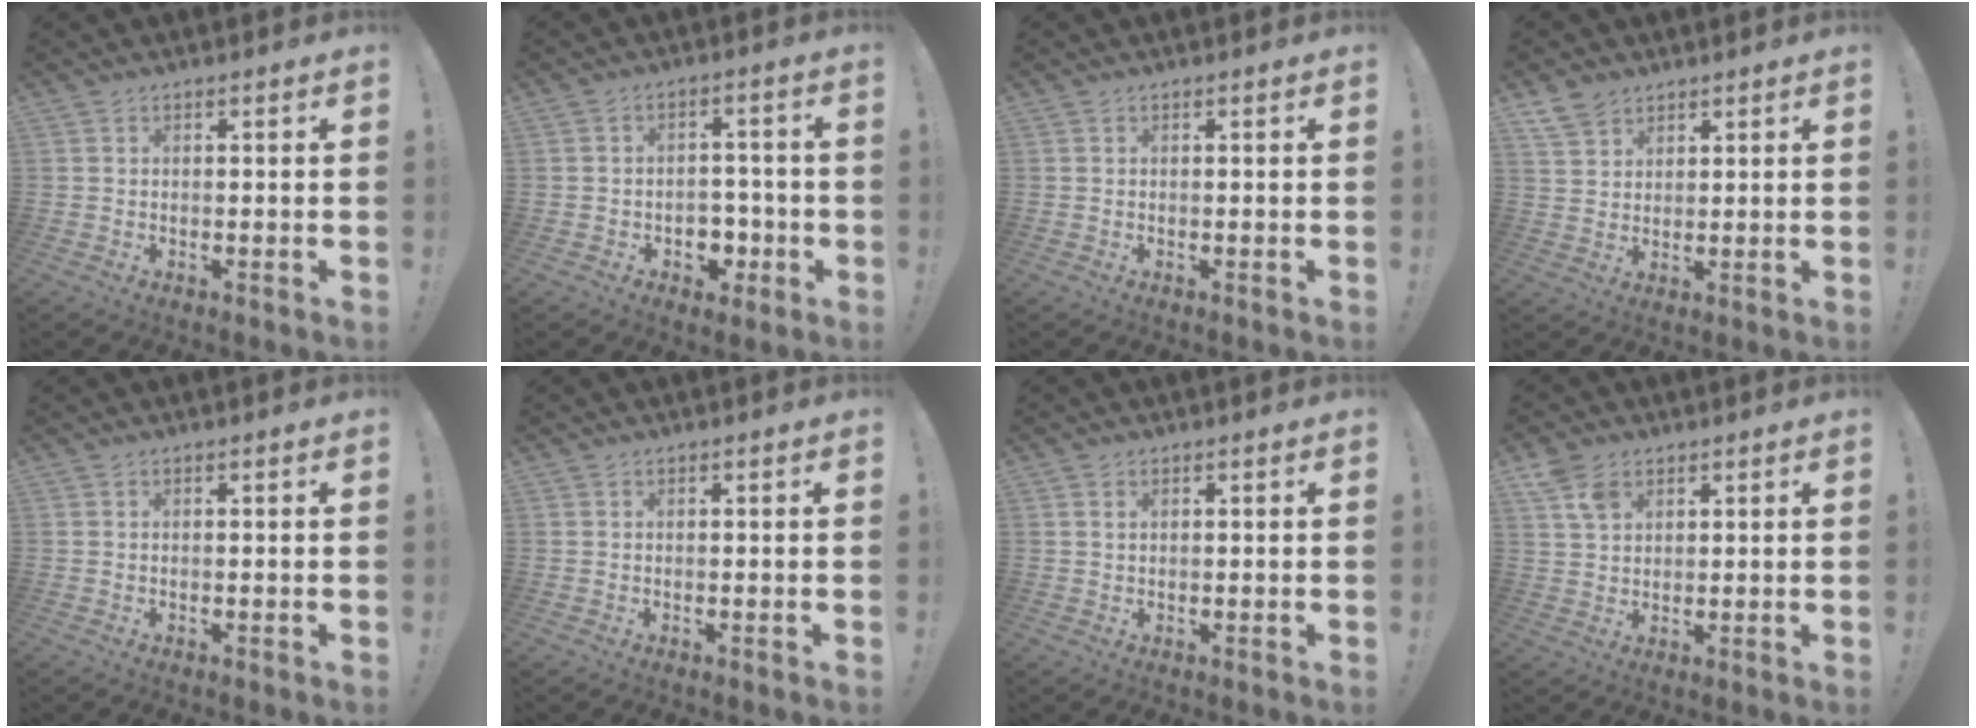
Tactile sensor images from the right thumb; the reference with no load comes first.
{"total": 6.5, "force": [-2.0, 5.5, 2.7], "torque": [-0.032, 0.010, -0.030]}
{"total": 0.0}
{"total": 6.0, "force": [4.4, 3.8, 1.5], "torque": [-0.027, -0.023, 0.085]}
{"total": 0.0}
{"total": 0.0}
{"total": 1.0, "force": [0.6, 0.5, 0.6], "torque": [-0.007, -0.001, 0.010]}
{"total": 6.3, "force": [3.6, 4.1, 3.2], "torque": [-0.055, -0.007, 0.070]}